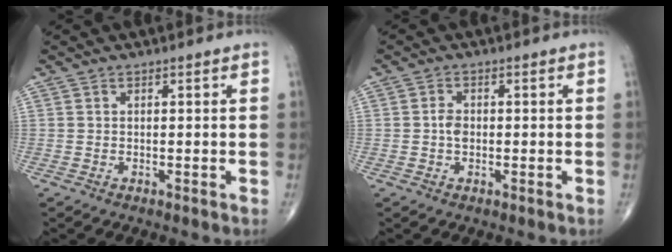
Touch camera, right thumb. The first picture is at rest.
{"total": 2.1, "force": [-0.2, 1.4, 1.5], "torque": [-0.024, 0.004, -0.007]}